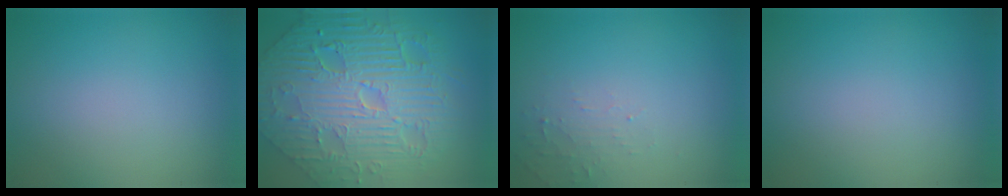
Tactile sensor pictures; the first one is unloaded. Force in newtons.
{"total": 11.8, "press": 7.8, "slide": 8.8}
{"total": 1.2, "press": 1.2, "slide": 0.3}
{"total": 0.0}